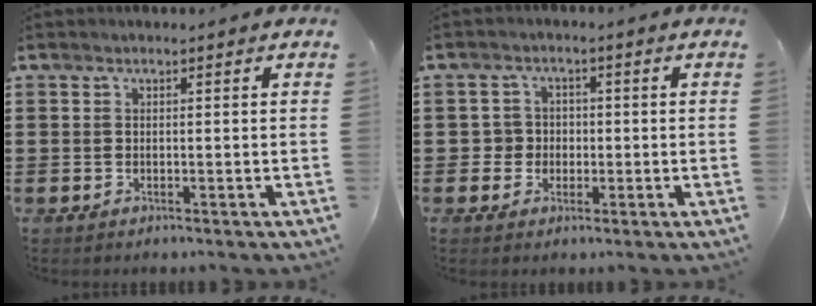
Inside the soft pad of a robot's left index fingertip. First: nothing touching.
{"total": 3.1, "force": [-0.6, 3.0, 0.7], "torque": [-0.028, 0.007, -0.016]}